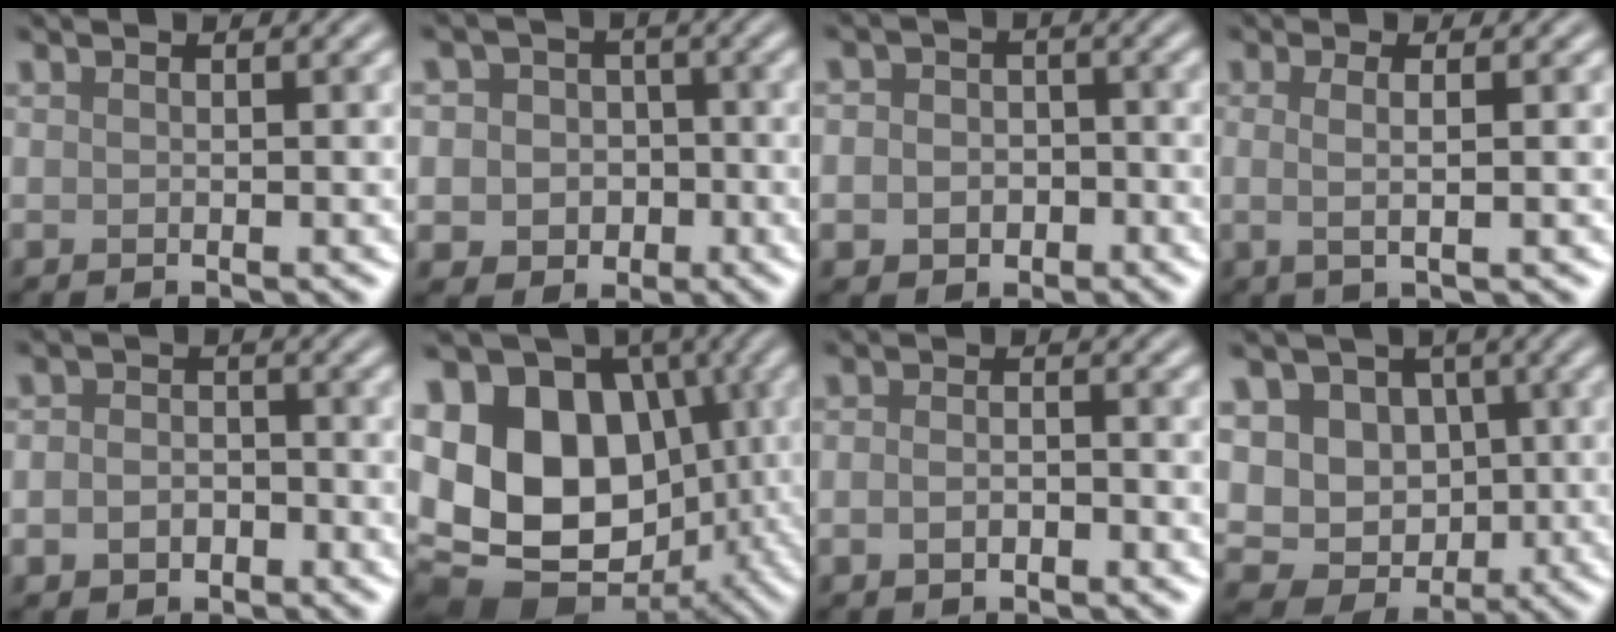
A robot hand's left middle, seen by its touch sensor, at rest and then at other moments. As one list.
[{"total": 5.7, "force": [-0.3, 5.3, 1.9], "torque": [-0.020, 0.027, -0.032]}, {"total": 4.3, "force": [-0.9, 3.8, 1.7], "torque": [-0.008, 0.004, -0.032]}, {"total": 2.2, "force": [0.1, 0.6, 2.1], "torque": [-0.037, 0.001, -0.001]}, {"total": 2.8, "force": [-1.1, 2.2, 1.3], "torque": [-0.003, -0.002, -0.027]}, {"total": 16.6, "force": [-0.6, 12.8, 10.6], "torque": [-0.187, 0.001, -0.003]}, {"total": 1.9, "force": [-0.8, 1.1, 1.3], "torque": [-0.018, 0.000, -0.021]}, {"total": 13.2, "force": [1.0, 11.3, 6.8], "torque": [-0.108, 0.033, -0.009]}]